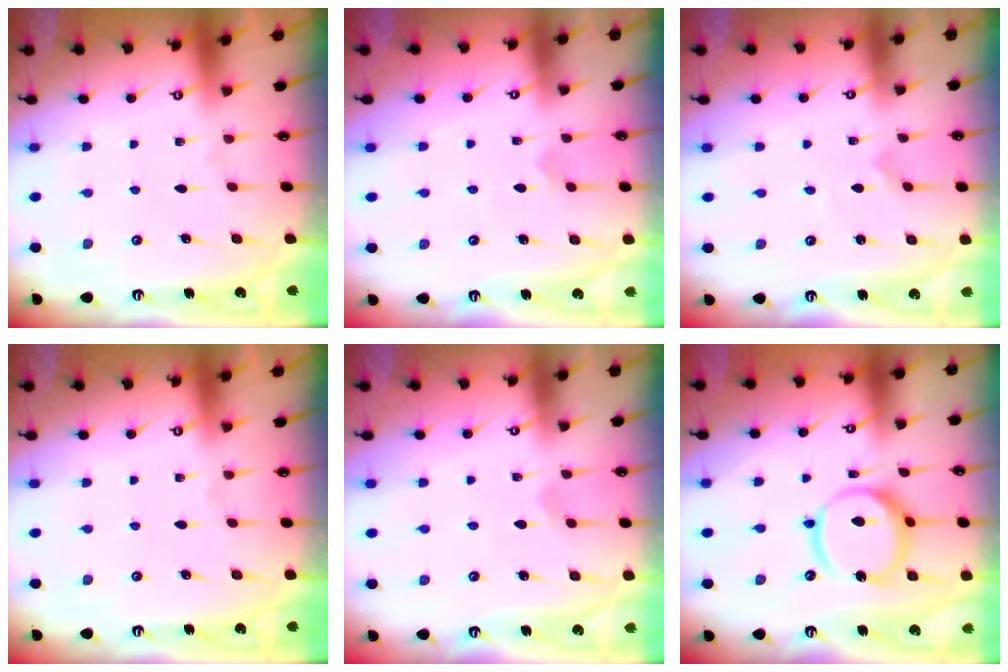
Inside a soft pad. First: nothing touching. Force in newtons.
{"total": 2.5, "press": 2.5, "slide": 0.5}
{"total": 0.0}
{"total": 0.0}
{"total": 2.5, "press": 2.4, "slide": 0.6}
{"total": 14.3, "press": 14.2, "slide": 1.6}